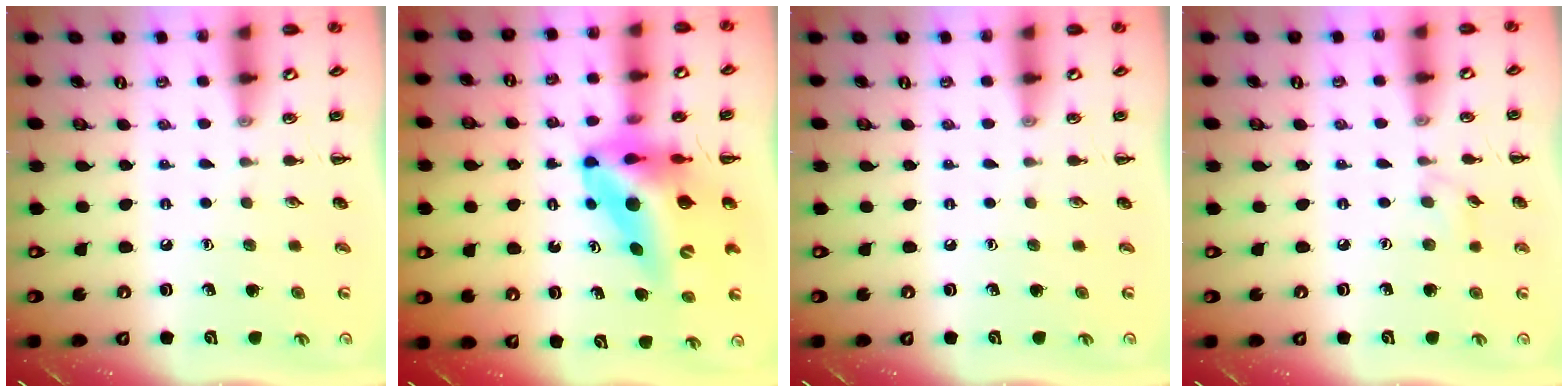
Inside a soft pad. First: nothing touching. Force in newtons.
{"total": 13.9, "press": 13.2, "slide": 4.2}
{"total": 0.0}
{"total": 3.7, "press": 3.4, "slide": 1.4}